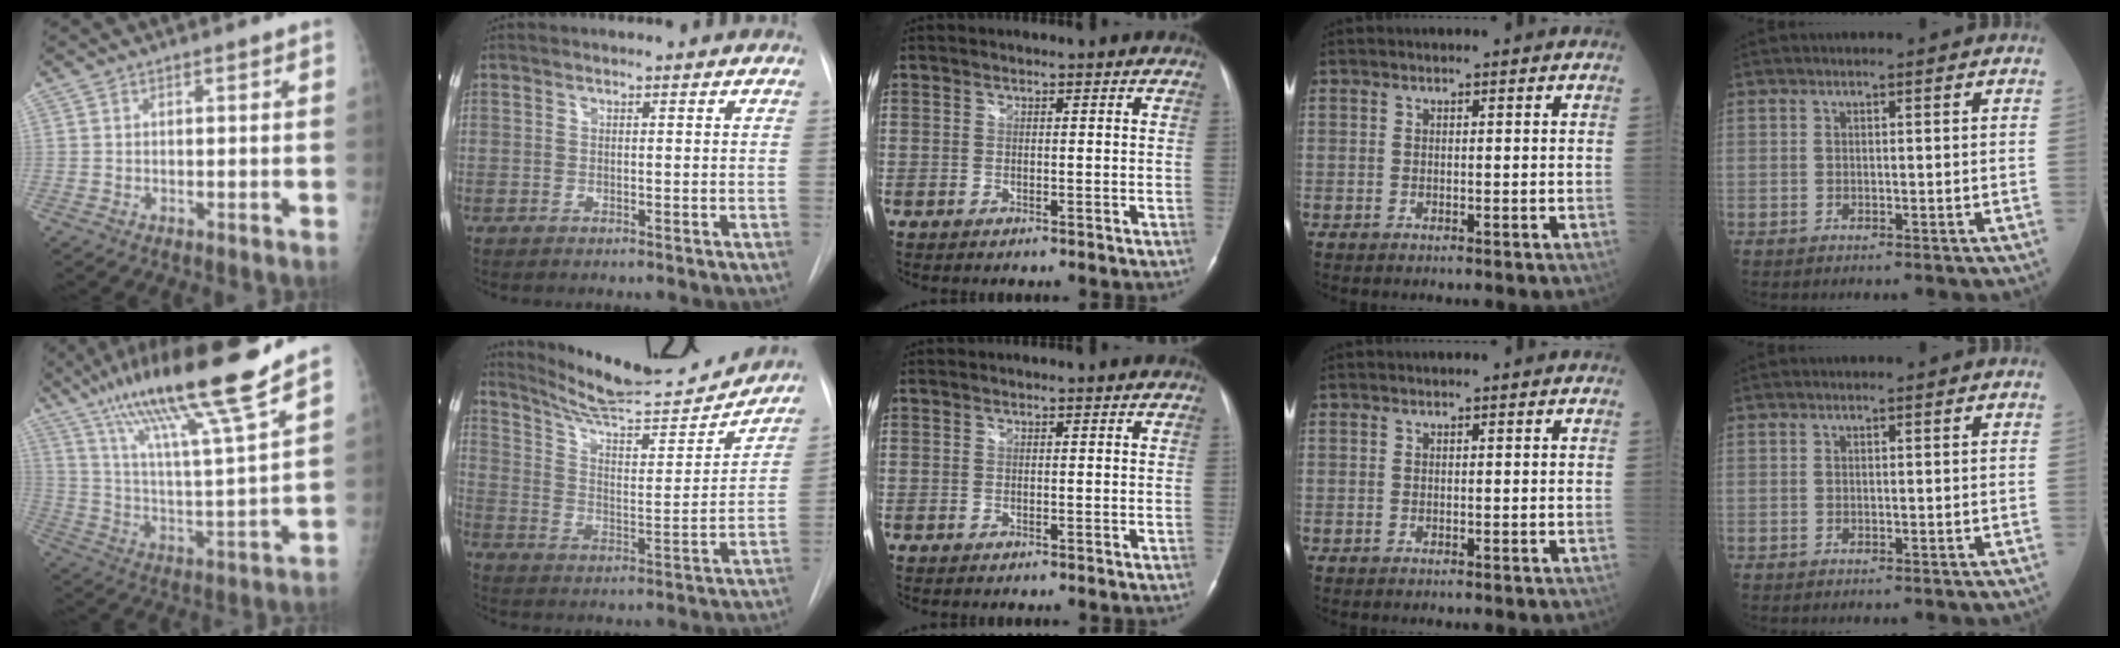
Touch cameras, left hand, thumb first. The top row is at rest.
{"thumb": {"total": 20.1, "force": [14.9, 0.2, 13.5], "torque": [-0.216, -0.061, 0.260]}, "index": {"total": 19.3, "force": [18.3, 1.5, 6.1], "torque": [-0.099, -0.030, 0.271]}}